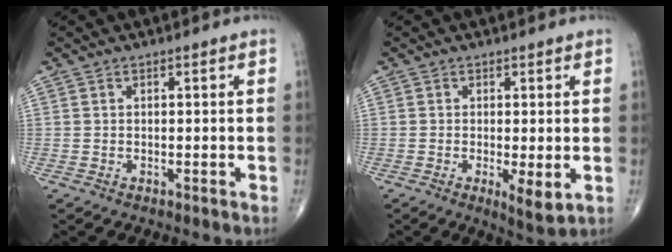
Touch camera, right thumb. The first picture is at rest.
{"total": 4.3, "force": [-0.7, 1.2, 4.1], "torque": [-0.067, -0.016, -0.014]}